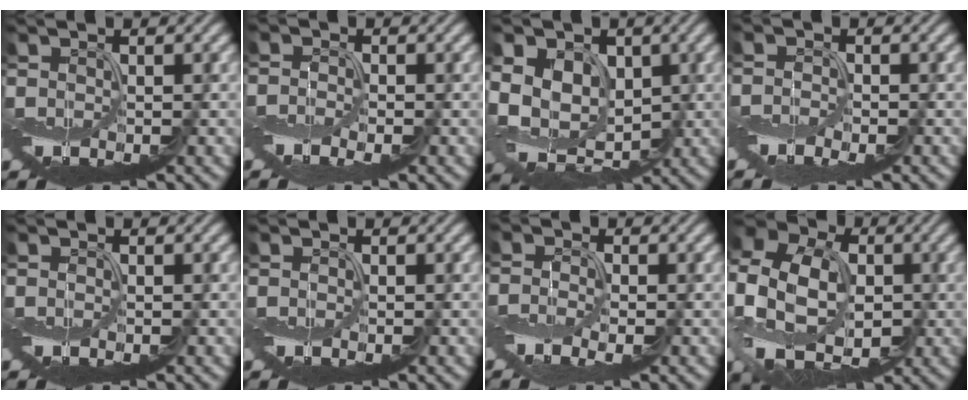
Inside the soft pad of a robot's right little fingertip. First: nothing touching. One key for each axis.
{"total": 1.8, "fx": -1.3, "fy": 0.7, "fz": 1.0, "tx": -0.025, "ty": -0.003, "tz": -0.030}
{"total": 8.5, "fx": 1.4, "fy": 6.6, "fz": 5.1, "tx": -0.110, "ty": 0.000, "tz": 0.021}
{"total": 1.9, "fx": -1.5, "fy": 0.7, "fz": 0.9, "tx": -0.022, "ty": -0.004, "tz": -0.035}
{"total": 0.0}
{"total": 0.0}
{"total": 2.3, "fx": -1.2, "fy": 1.1, "fz": 1.5, "tx": -0.039, "ty": -0.002, "tz": -0.031}
{"total": 12.4, "fx": -0.8, "fy": 9.5, "fz": 7.9, "tx": -0.187, "ty": 0.004, "tz": -0.017}